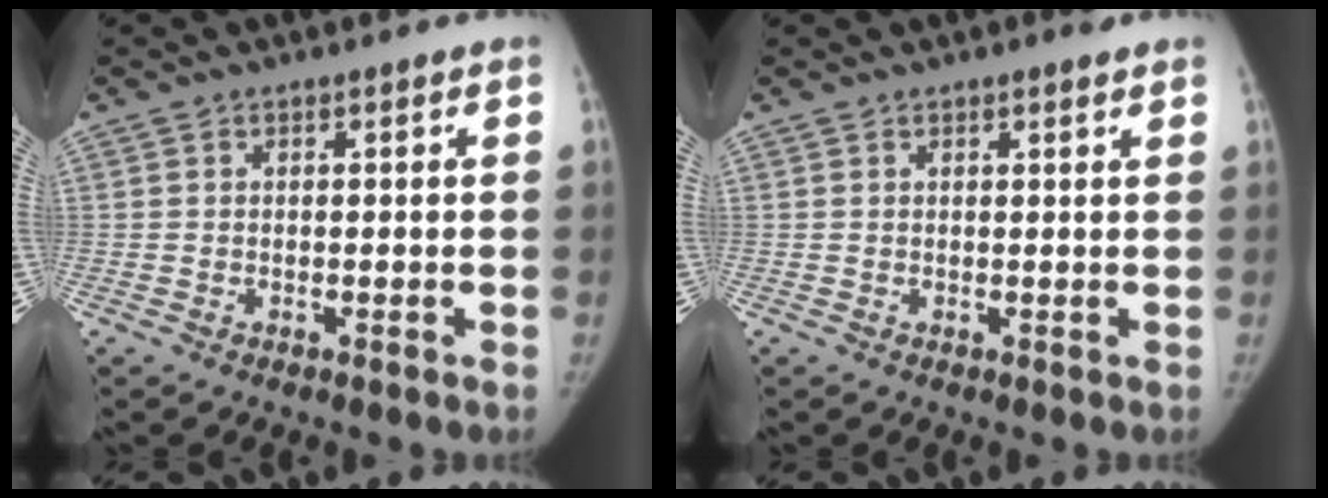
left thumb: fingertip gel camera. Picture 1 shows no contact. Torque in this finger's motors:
{"motor_torque": [0.42, -0.30, 0.48, -0.39, 0.01]}